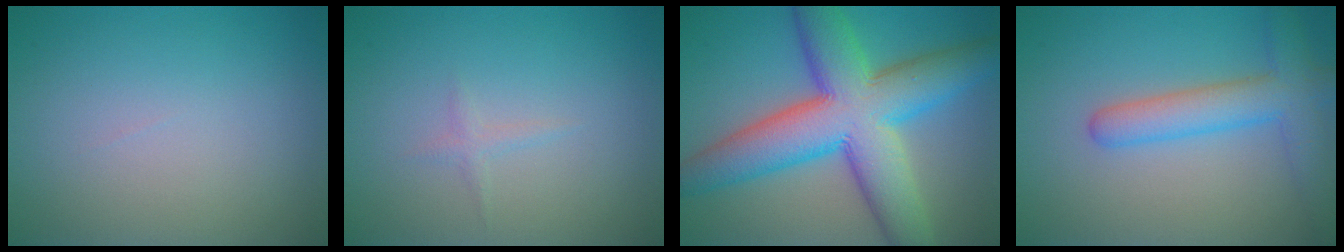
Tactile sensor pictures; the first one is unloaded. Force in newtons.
{"total": 0.8, "press": 0.8, "slide": 0.1}
{"total": 12.2, "press": 12.2, "slide": 0.2}
{"total": 4.9, "press": 4.9, "slide": 0.1}